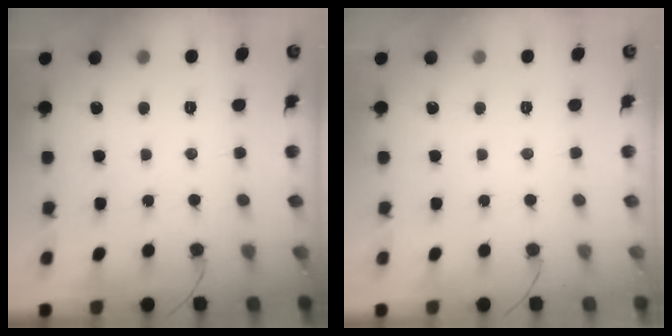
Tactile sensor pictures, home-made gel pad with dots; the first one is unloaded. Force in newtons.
{"total": 0.0}